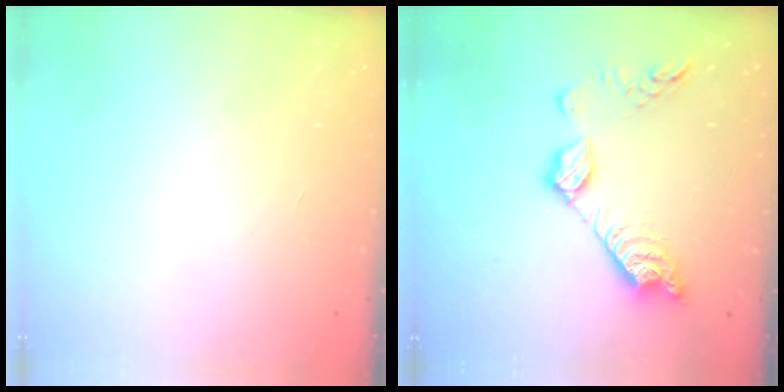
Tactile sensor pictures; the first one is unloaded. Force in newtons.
{"total": 13.2, "press": 13.2, "slide": 0.5}